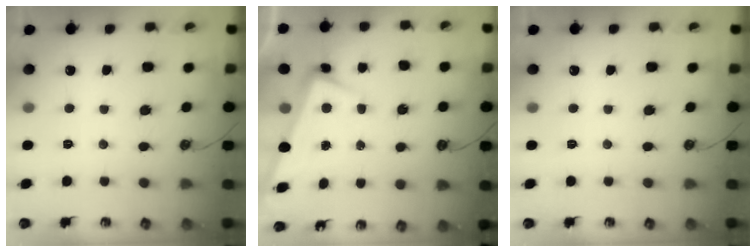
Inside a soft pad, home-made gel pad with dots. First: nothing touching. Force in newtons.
{"total": 3.1, "press": 3.0, "slide": 0.8}
{"total": 0.0}